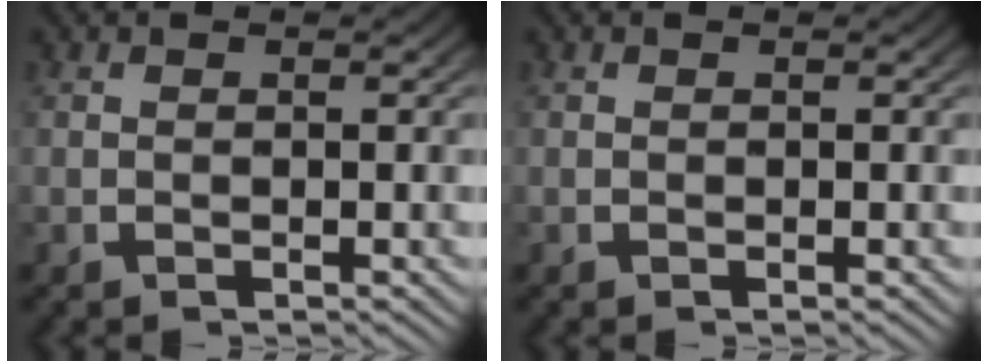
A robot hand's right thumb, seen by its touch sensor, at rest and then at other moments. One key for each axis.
{"total": 0.0}